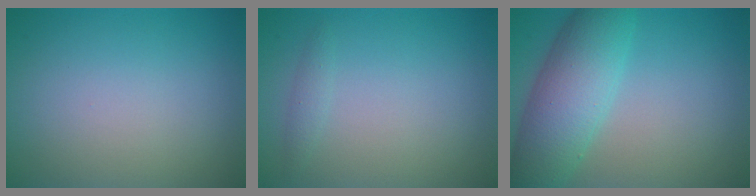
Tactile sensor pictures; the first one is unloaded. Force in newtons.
{"total": 0.8, "press": 0.8, "slide": 0.1}
{"total": 7.3, "press": 7.3, "slide": 0.3}